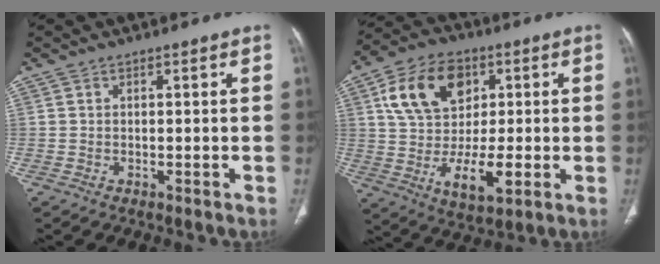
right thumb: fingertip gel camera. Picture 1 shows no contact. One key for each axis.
{"total": 18.2, "fx": 2.8, "fy": 11.9, "fz": 13.5, "tx": -0.208, "ty": -0.002, "tz": 0.051}